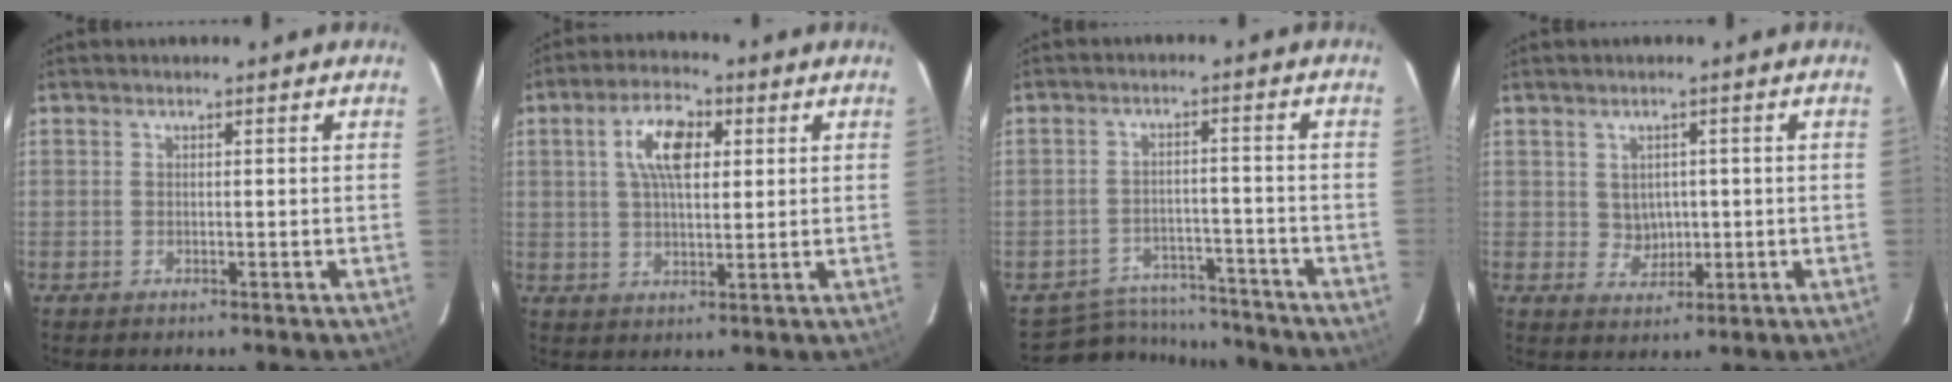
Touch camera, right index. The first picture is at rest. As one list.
[{"total": 8.5, "force": [2.5, 3.9, 7.1], "torque": [-0.128, 0.018, 0.044]}, {"total": 11.4, "force": [-10.4, 4.2, 1.8], "torque": [-0.050, 0.022, -0.140]}, {"total": 3.6, "force": [0.4, 3.4, 1.1], "torque": [-0.019, 0.007, 0.016]}]